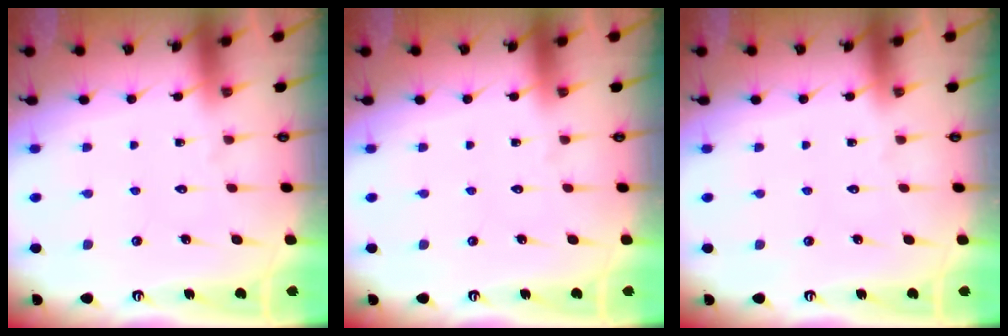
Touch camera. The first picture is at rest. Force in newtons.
{"total": 0.0}
{"total": 0.0}